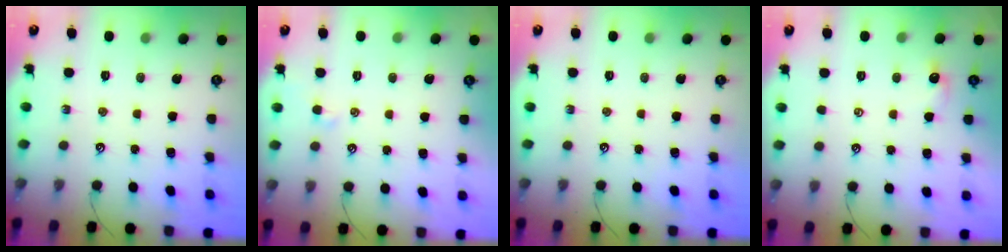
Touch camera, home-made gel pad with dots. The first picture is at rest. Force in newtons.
{"total": 1.4, "press": 1.3, "slide": 0.3}
{"total": 0.0}
{"total": 0.9, "press": 0.8, "slide": 0.4}